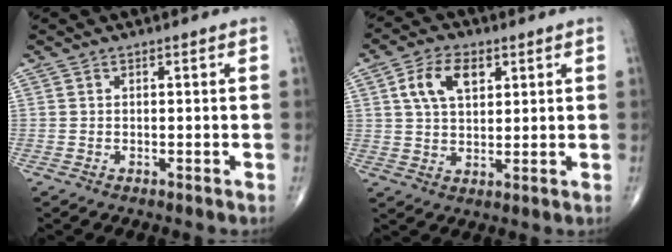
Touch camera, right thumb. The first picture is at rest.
{"total": 8.5, "force": [3.2, 5.0, 6.1], "torque": [-0.102, -0.005, 0.057]}